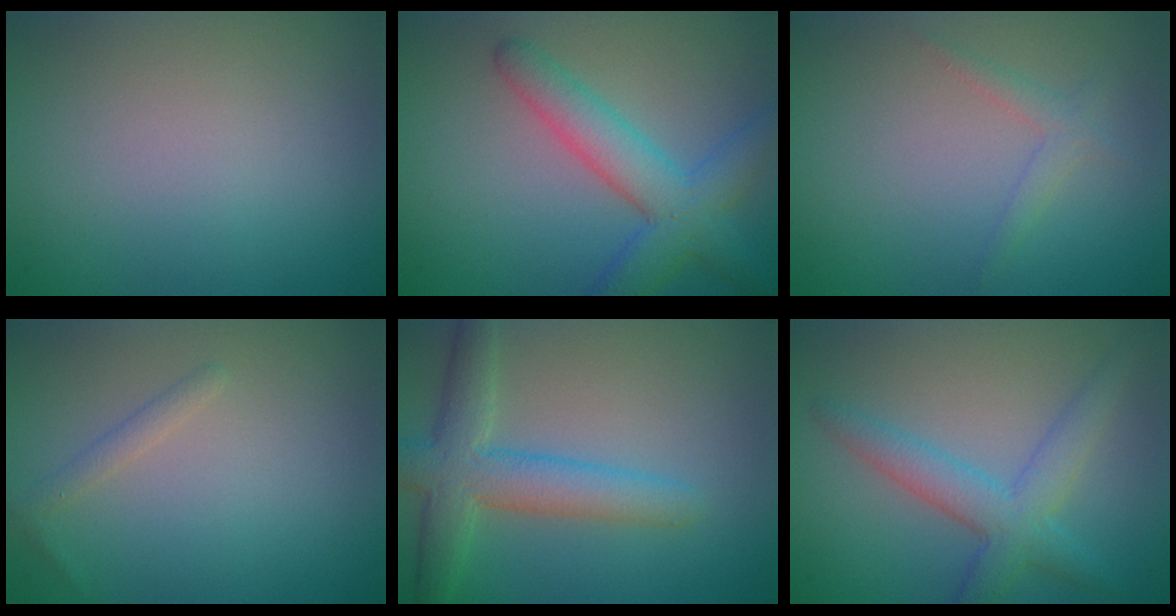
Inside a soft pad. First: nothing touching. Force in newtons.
{"total": 5.3, "press": 5.3, "slide": 0.1}
{"total": 1.3, "press": 1.3, "slide": 0.1}
{"total": 1.1, "press": 1.1, "slide": 0.1}
{"total": 5.1, "press": 5.1, "slide": 0.2}
{"total": 3.9, "press": 3.9, "slide": 0.2}